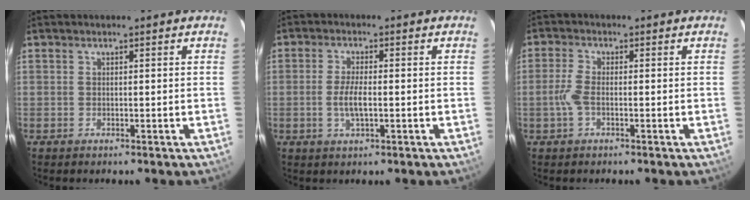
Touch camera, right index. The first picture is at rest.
{"total": 4.3, "force": [-0.9, 1.2, 4.0], "torque": [-0.081, -0.004, -0.014]}
{"total": 3.5, "force": [-0.9, 1.3, 3.1], "torque": [-0.075, 0.003, -0.019]}